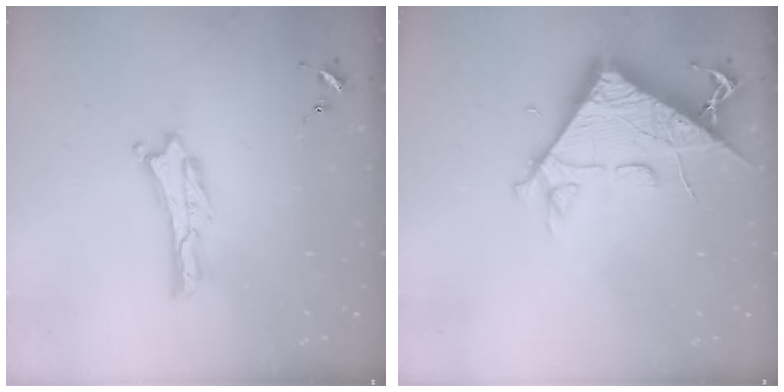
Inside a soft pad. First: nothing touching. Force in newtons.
{"total": 8.4, "press": 8.3, "slide": 0.8}